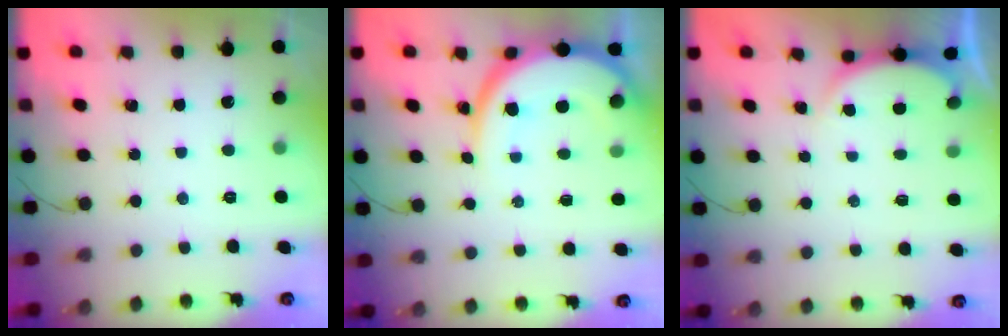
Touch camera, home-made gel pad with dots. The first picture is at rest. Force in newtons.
{"total": 10.7, "press": 10.7, "slide": 1.0}
{"total": 3.1, "press": 3.1, "slide": 0.5}